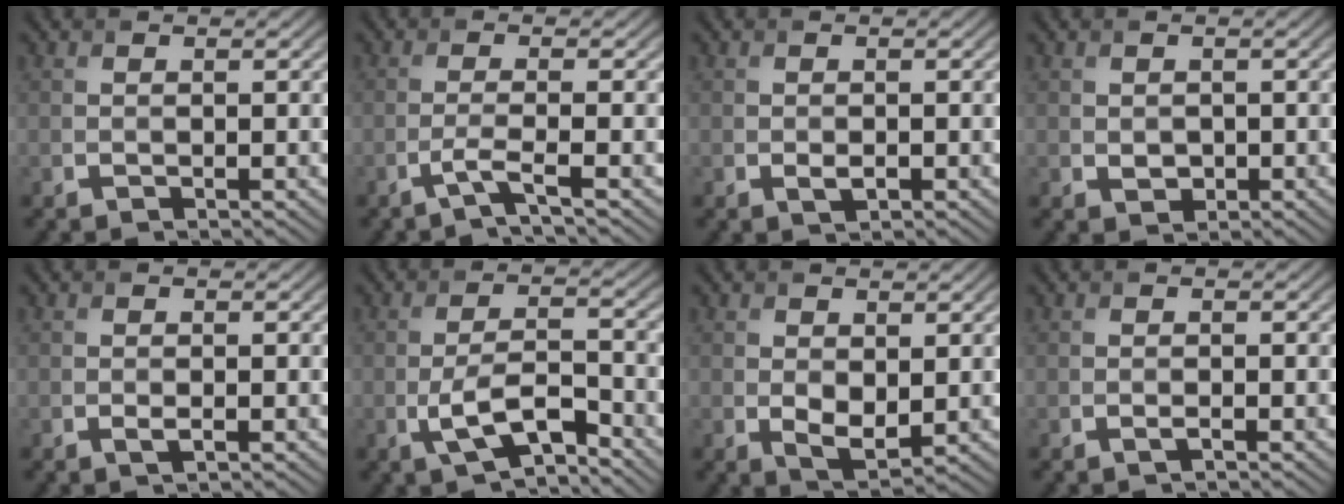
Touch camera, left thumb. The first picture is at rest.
{"total": 2.5, "force": [-1.4, 0.1, 2.1], "torque": [-0.033, 0.008, -0.046]}
{"total": 1.3, "force": [-0.5, 0.7, 0.9], "torque": [-0.018, -0.003, -0.008]}
{"total": 1.2, "force": [-0.1, 1.0, 0.6], "torque": [-0.015, -0.007, 0.002]}
{"total": 0.9, "force": [-0.4, 0.3, 0.7], "torque": [-0.017, -0.004, -0.005]}
{"total": 6.1, "force": [-3.0, 2.2, 4.8], "torque": [-0.104, -0.001, -0.060]}
{"total": 3.3, "force": [0.3, 2.0, 2.6], "torque": [-0.054, -0.010, 0.012]}
{"total": 0.7, "force": [-0.4, 0.1, 0.5], "torque": [-0.011, -0.001, -0.007]}